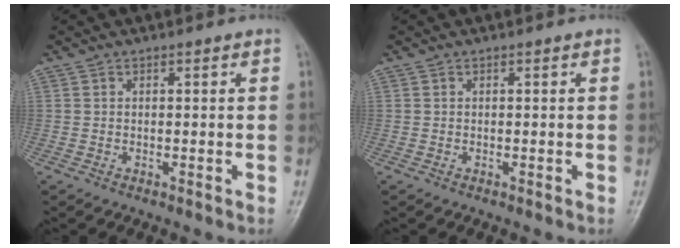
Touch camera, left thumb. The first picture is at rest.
{"total": 0.0}